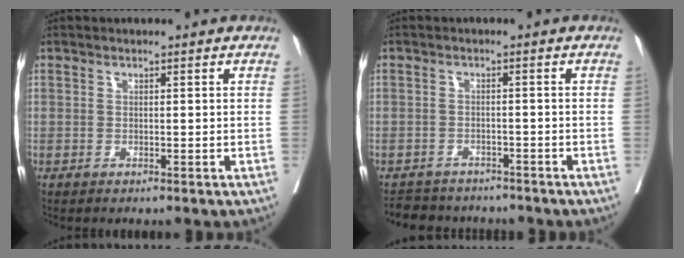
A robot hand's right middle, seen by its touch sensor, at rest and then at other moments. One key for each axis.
{"total": 6.9, "fx": -6.5, "fy": 2.3, "fz": 0.9, "tx": -0.015, "ty": 0.003, "tz": -0.088}